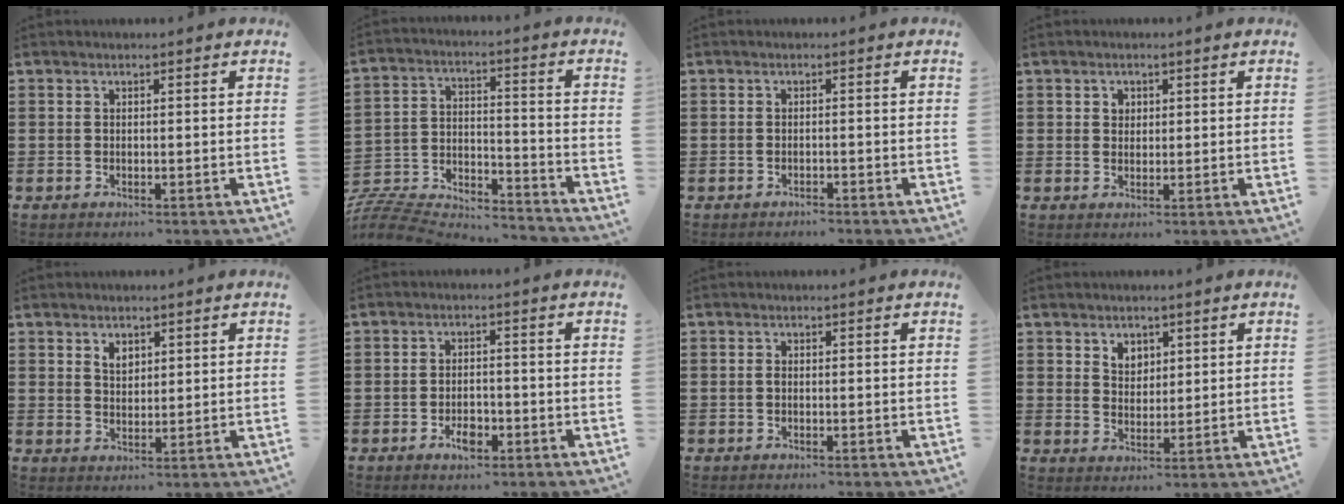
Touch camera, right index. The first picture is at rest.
{"total": 7.1, "force": [-6.8, 1.5, 1.1], "torque": [-0.038, -0.004, -0.140]}
{"total": 0.8, "force": [-0.8, 0.1, 0.1], "torque": [-0.005, 0.001, -0.017]}
{"total": 1.5, "force": [0.6, 1.3, 0.4], "torque": [-0.012, 0.007, 0.011]}
{"total": 2.3, "force": [1.5, 1.5, 1.0], "torque": [-0.025, 0.005, 0.027]}
{"total": 3.8, "force": [-1.8, 1.9, 2.8], "torque": [-0.039, 0.002, -0.033]}
{"total": 0.6, "force": [-0.2, 0.3, 0.5], "torque": [-0.013, -0.003, -0.002]}
{"total": 3.0, "force": [1.9, 2.2, 0.6], "torque": [-0.021, 0.010, 0.035]}